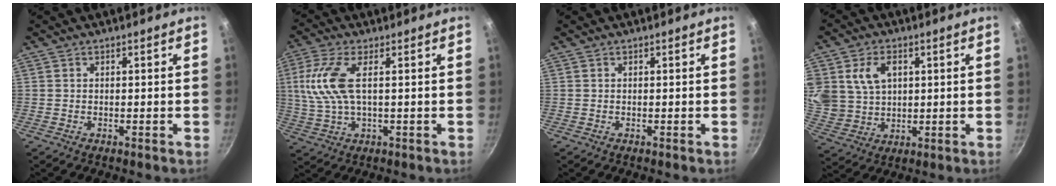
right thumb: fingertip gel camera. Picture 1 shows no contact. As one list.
[{"total": 10.0, "force": [1.4, 4.0, 9.1], "torque": [-0.202, 0.005, 0.026]}, {"total": 0.0}, {"total": 12.6, "force": [3.8, 9.6, 7.1], "torque": [-0.133, -0.011, 0.084]}]